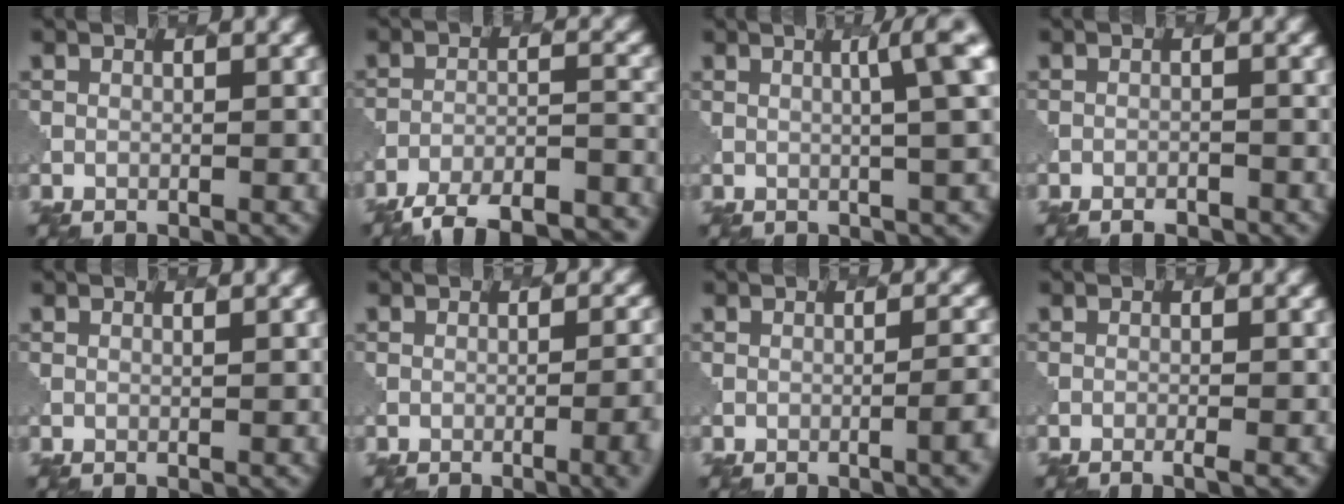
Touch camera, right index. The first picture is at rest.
{"total": 12.7, "force": [-11.5, 3.2, 4.4], "torque": [-0.067, -0.009, -0.147]}
{"total": 4.4, "force": [1.1, 0.6, 4.2], "torque": [-0.048, 0.012, 0.022]}
{"total": 1.5, "force": [-1.4, 0.4, 0.5], "torque": [-0.004, 0.002, -0.016]}
{"total": 0.7, "force": [0.4, 0.2, 0.5], "torque": [-0.005, 0.000, 0.003]}
{"total": 5.2, "force": [-1.9, 1.9, 4.4], "torque": [-0.030, 0.007, -0.017]}
{"total": 3.5, "force": [-1.1, 1.0, 3.2], "torque": [-0.026, 0.009, -0.019]}
{"total": 1.4, "force": [-0.8, 0.2, 1.1], "torque": [-0.006, 0.000, -0.018]}